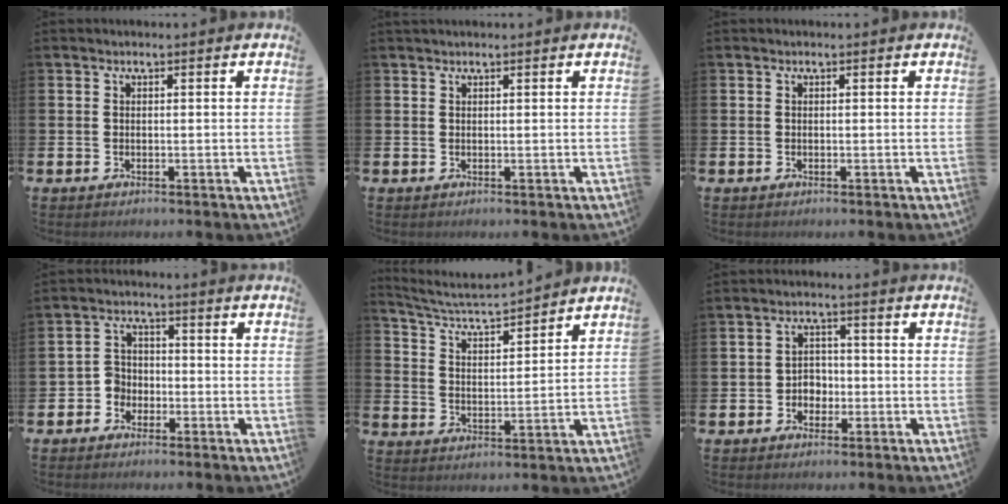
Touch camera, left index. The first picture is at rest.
{"total": 0.6, "force": [0.6, 0.0, 0.1], "torque": [0.002, -0.001, 0.010]}
{"total": 0.0}
{"total": 3.1, "force": [-1.9, 2.4, 0.2], "torque": [-0.018, 0.004, -0.045]}
{"total": 4.9, "force": [4.8, 0.5, 1.0], "torque": [-0.044, -0.037, 0.078]}
{"total": 2.7, "force": [-1.2, 2.4, 0.7], "torque": [-0.017, 0.006, -0.029]}